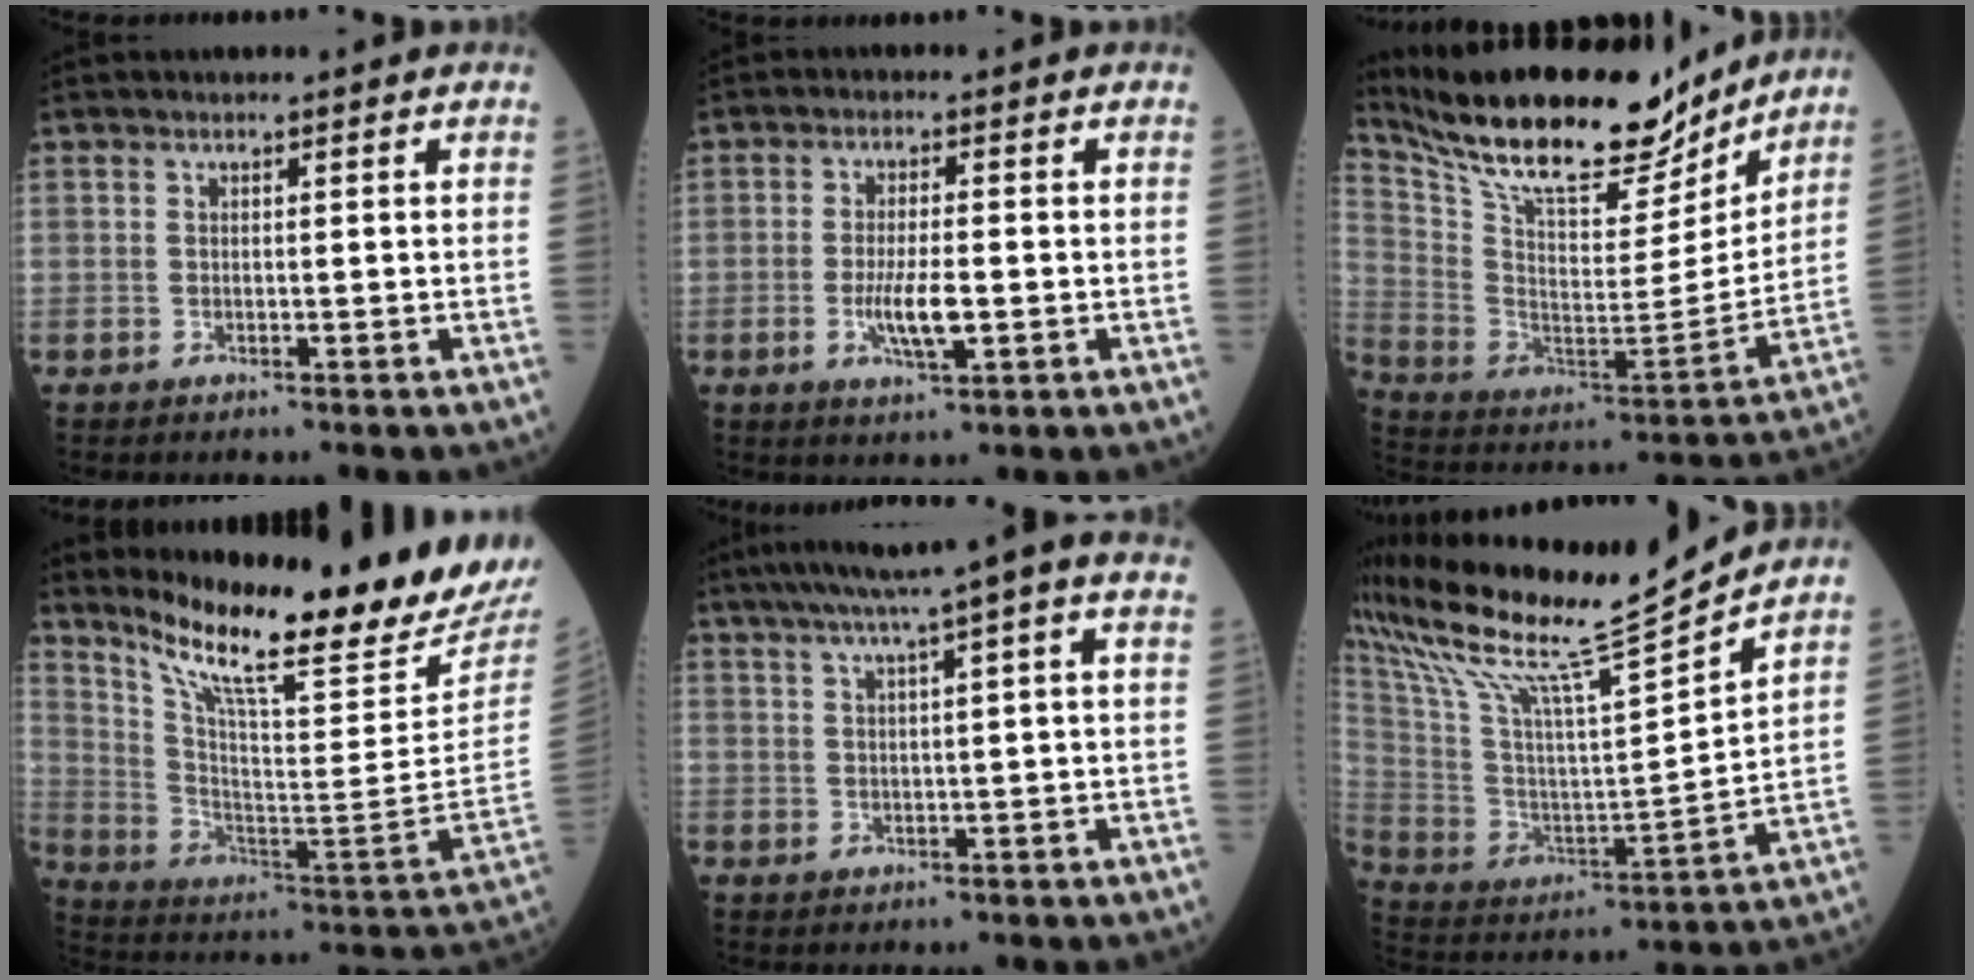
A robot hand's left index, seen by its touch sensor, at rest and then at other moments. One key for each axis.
{"total": 5.4, "fx": -1.3, "fy": 1.1, "fz": 5.1, "tx": -0.104, "ty": -0.007, "tz": -0.022}
{"total": 24.8, "fx": 21.2, "fy": 6.3, "fz": 11.2, "tx": -0.211, "ty": -0.006, "tz": 0.339}
{"total": 21.3, "fx": 18.9, "fy": -1.1, "fz": 9.8, "tx": -0.177, "ty": -0.102, "tz": 0.289}
{"total": 8.5, "fx": 5.7, "fy": -0.9, "fz": 6.3, "tx": -0.097, "ty": 0.035, "tz": 0.078}
{"total": 19.4, "fx": 17.3, "fy": -1.4, "fz": 8.7, "tx": -0.183, "ty": -0.033, "tz": 0.300}